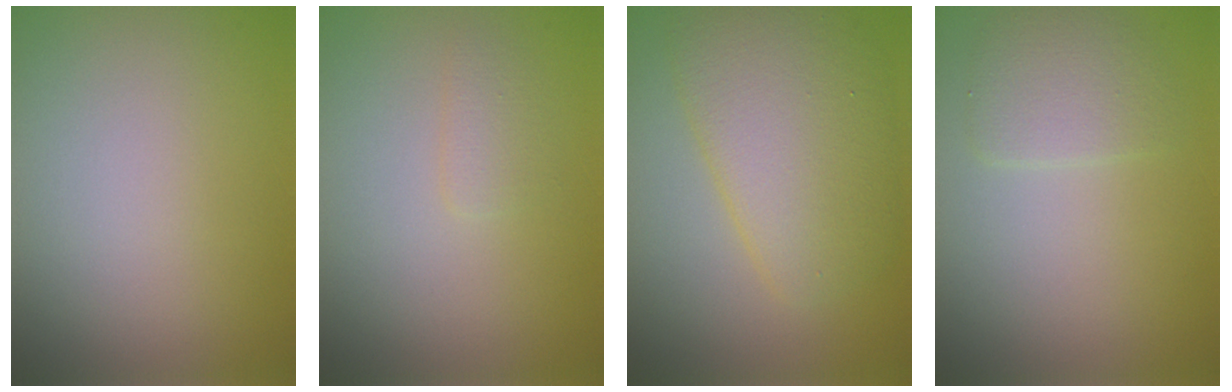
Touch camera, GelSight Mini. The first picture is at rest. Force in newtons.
{"total": 1.1, "press": 1.1, "slide": 0.1}
{"total": 6.1, "press": 6.1, "slide": 0.1}
{"total": 2.3, "press": 2.3, "slide": 0.3}